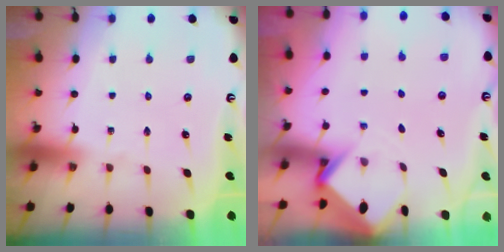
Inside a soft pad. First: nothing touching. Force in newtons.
{"total": 2.9, "press": 2.9, "slide": 0.2}